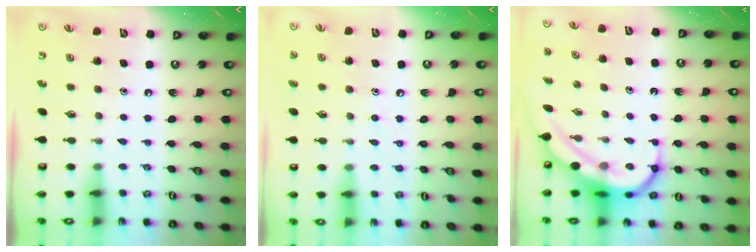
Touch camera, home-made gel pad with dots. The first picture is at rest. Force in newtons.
{"total": 7.1, "press": 7.1, "slide": 0.8}
{"total": 9.8, "press": 9.7, "slide": 1.0}